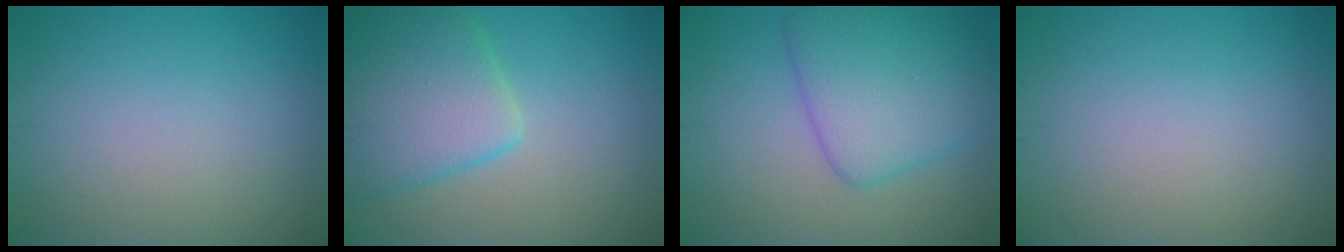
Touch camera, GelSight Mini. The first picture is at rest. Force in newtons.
{"total": 6.5, "press": 6.5, "slide": 0.6}
{"total": 6.5, "press": 6.5, "slide": 0.1}
{"total": 0.0}